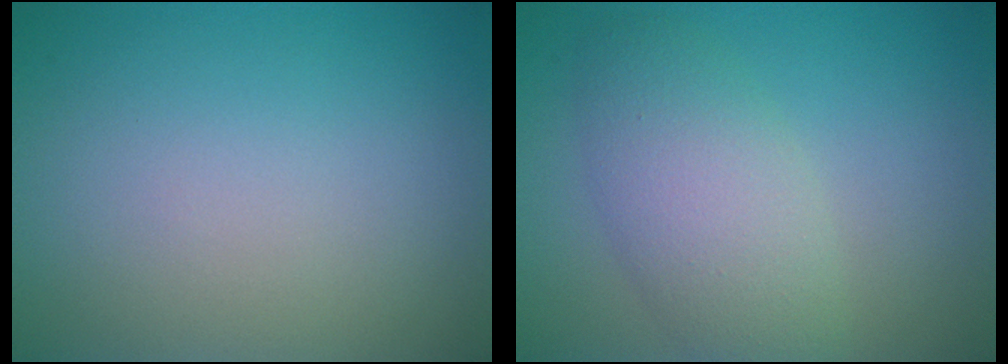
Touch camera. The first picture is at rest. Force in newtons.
{"total": 4.9, "press": 4.9, "slide": 0.4}